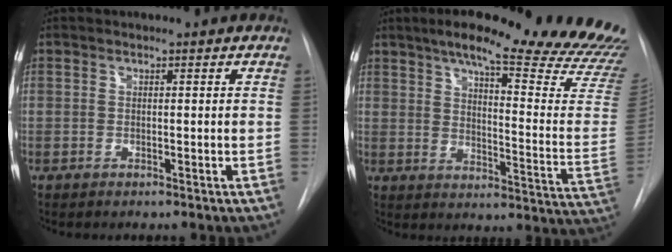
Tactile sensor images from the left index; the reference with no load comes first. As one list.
[{"total": 27.9, "force": [24.0, 1.8, 13.9], "torque": [-0.173, -0.104, 0.290]}]